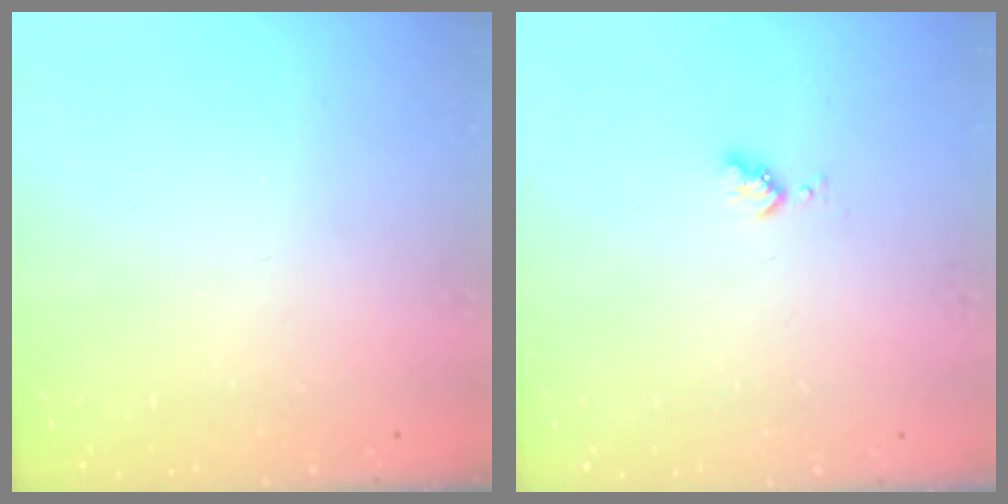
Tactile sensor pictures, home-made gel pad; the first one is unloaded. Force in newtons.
{"total": 3.5, "press": 3.5, "slide": 0.4}